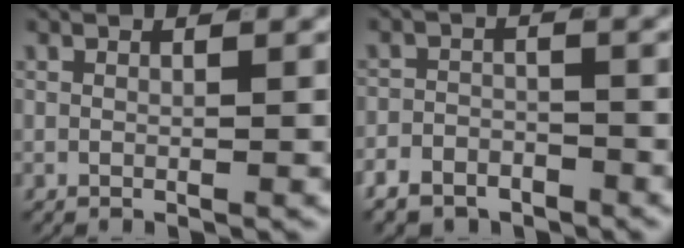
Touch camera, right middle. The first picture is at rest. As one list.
[{"total": 4.0, "force": [-3.2, 2.1, 0.8], "torque": [0.003, -0.001, -0.063]}]